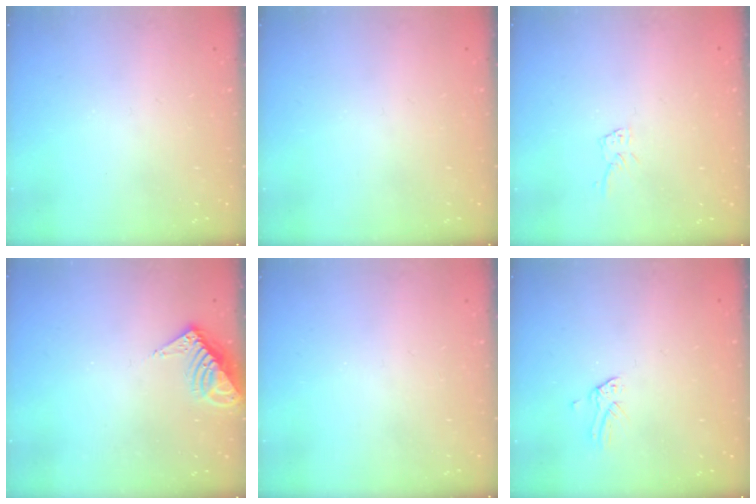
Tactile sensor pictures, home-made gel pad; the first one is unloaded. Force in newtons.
{"total": 0.0}
{"total": 4.5, "press": 4.5, "slide": 0.4}
{"total": 8.5, "press": 8.5, "slide": 0.7}
{"total": 0.0}
{"total": 0.0}